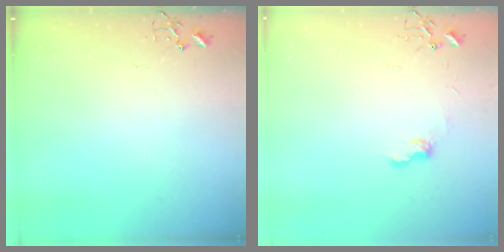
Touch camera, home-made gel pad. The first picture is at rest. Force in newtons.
{"total": 7.6, "press": 7.5, "slide": 0.7}